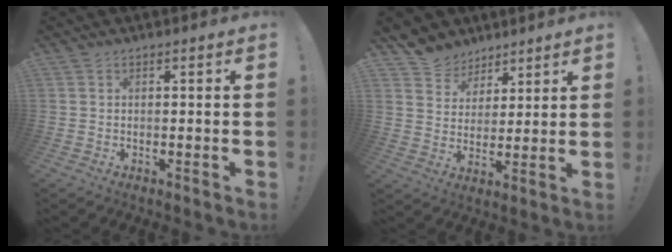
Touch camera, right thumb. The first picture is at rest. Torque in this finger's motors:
{"motor_torque": [-0.22, 0.26, 0.54, 0.55, 0.05]}